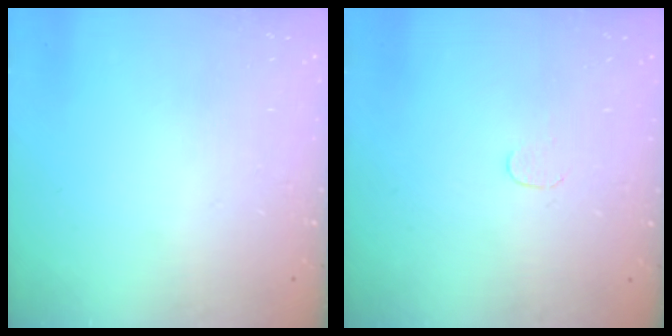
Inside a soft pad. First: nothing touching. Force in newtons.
{"total": 3.5, "press": 3.5, "slide": 0.3}